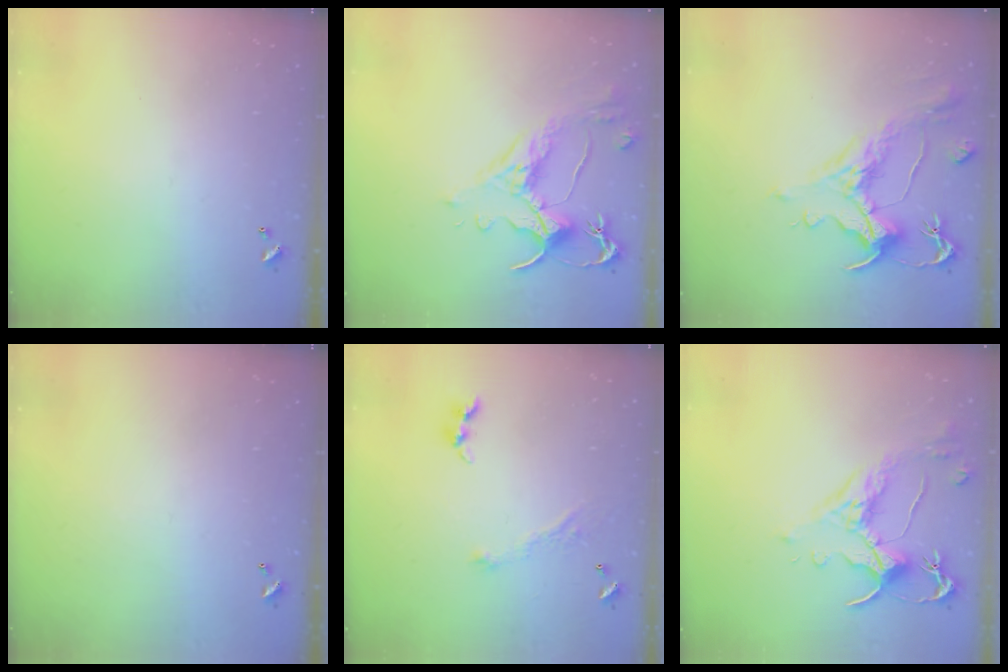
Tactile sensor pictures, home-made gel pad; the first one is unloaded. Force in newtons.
{"total": 2.6, "press": 2.2, "slide": 1.3}
{"total": 1.6, "press": 0.7, "slide": 1.4}
{"total": 0.0}
{"total": 2.9, "press": 2.8, "slide": 0.4}
{"total": 2.5, "press": 2.1, "slide": 1.3}